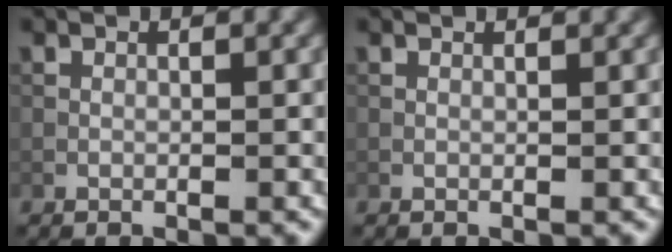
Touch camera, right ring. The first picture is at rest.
{"total": 1.0, "force": [0.9, 0.1, 0.4], "torque": [-0.011, -0.002, 0.005]}